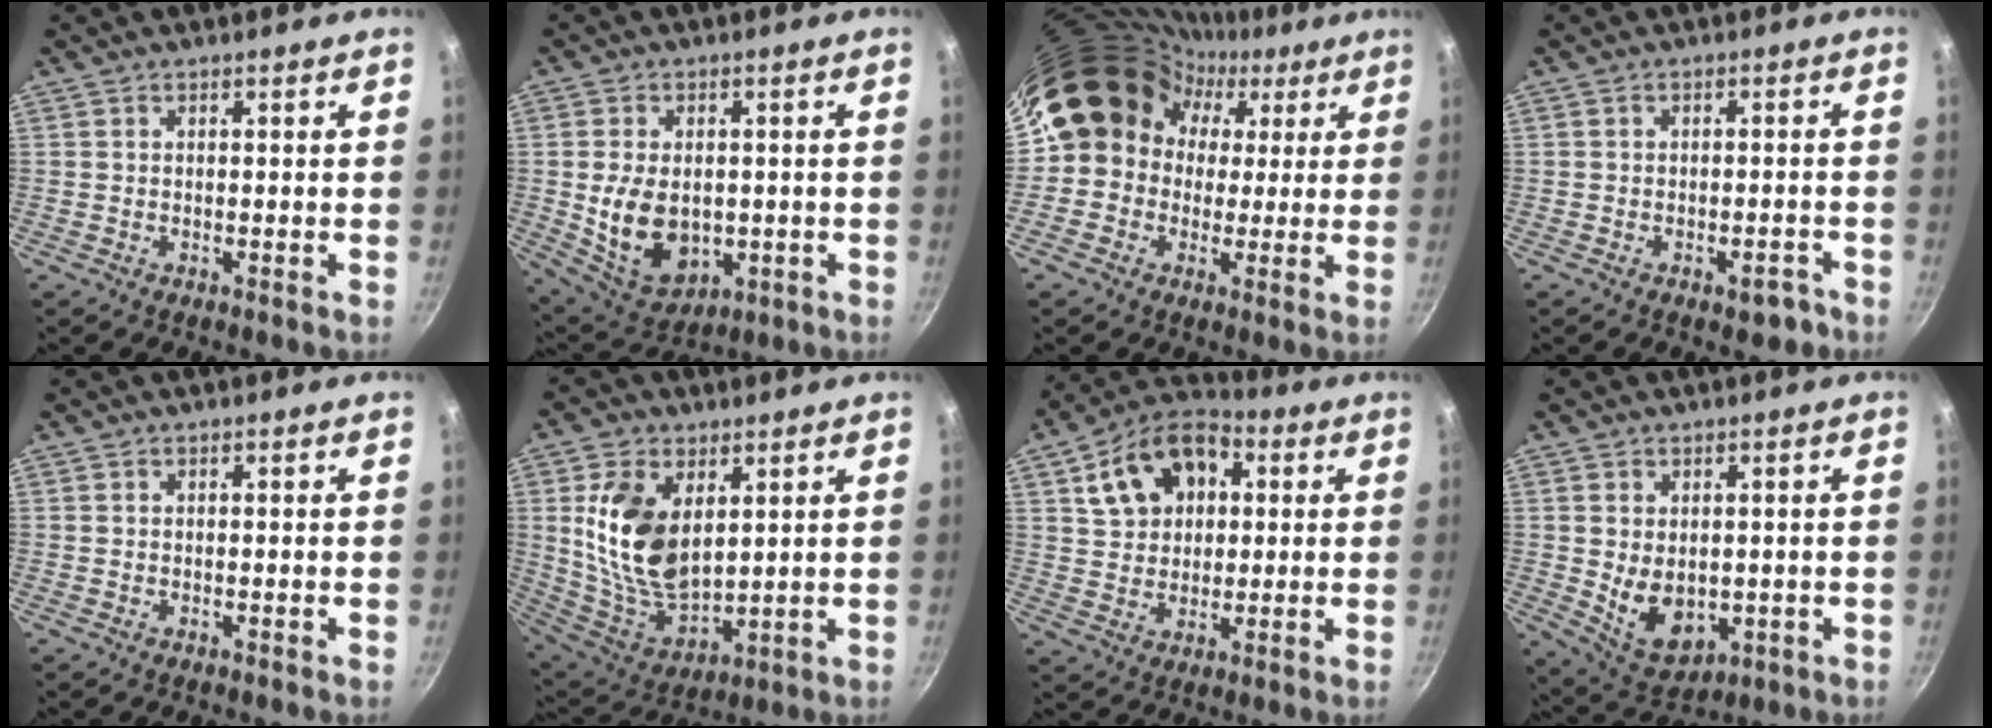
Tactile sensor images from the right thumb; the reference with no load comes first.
{"total": 12.2, "force": [-0.7, 8.5, 8.8], "torque": [-0.137, -0.011, 0.010]}
{"total": 16.0, "force": [3.0, 14.3, 6.5], "torque": [-0.070, 0.049, 0.034]}
{"total": 3.6, "force": [-2.1, 1.9, 2.2], "torque": [-0.011, 0.026, -0.017]}
{"total": 0.0}
{"total": 15.8, "force": [4.0, 9.5, 12.0], "torque": [-0.212, -0.031, 0.092]}
{"total": 14.9, "force": [4.4, 10.7, 9.4], "torque": [-0.131, 0.020, 0.064]}
{"total": 9.0, "force": [-0.1, 6.3, 6.4], "torque": [-0.090, -0.017, 0.024]}